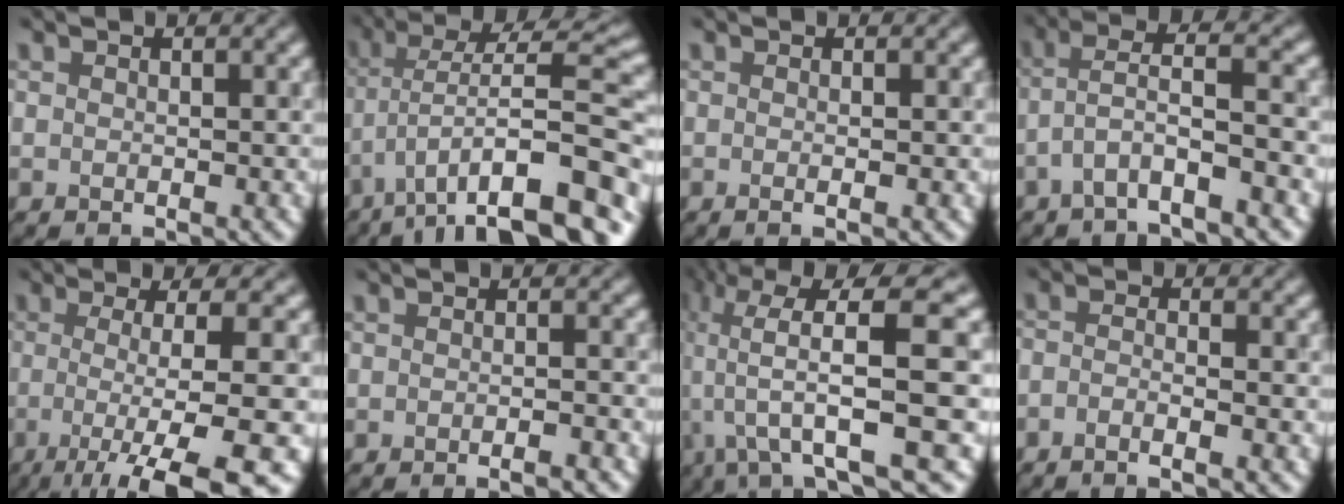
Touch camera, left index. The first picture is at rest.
{"total": 12.7, "force": [-4.5, 3.9, 11.2], "torque": [-0.187, 0.034, -0.051]}
{"total": 2.1, "force": [0.2, 0.9, 1.9], "torque": [-0.006, 0.005, -0.012]}
{"total": 3.8, "force": [-1.7, 0.1, 3.3], "torque": [-0.069, 0.025, -0.029]}
{"total": 9.9, "force": [-3.2, 1.9, 9.2], "torque": [-0.112, 0.005, -0.042]}
{"total": 2.0, "force": [-1.2, 0.3, 1.5], "torque": [-0.003, 0.010, -0.019]}
{"total": 12.1, "force": [0.3, 3.2, 11.7], "torque": [-0.212, 0.028, 0.044]}
{"total": 1.8, "force": [-1.3, 0.2, 1.2], "torque": [-0.023, 0.003, -0.023]}